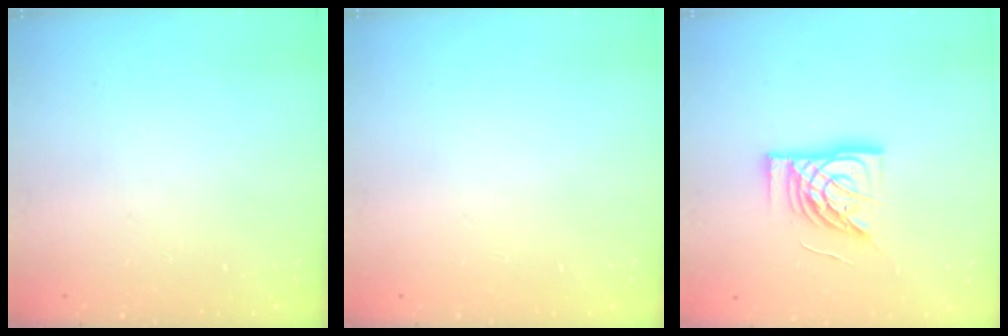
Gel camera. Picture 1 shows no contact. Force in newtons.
{"total": 0.0}
{"total": 15.1, "press": 15.0, "slide": 1.7}